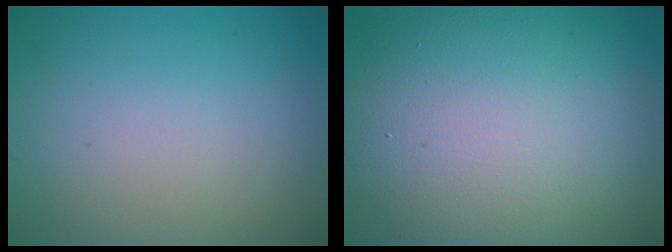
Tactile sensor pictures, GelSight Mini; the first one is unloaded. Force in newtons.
{"total": 17.3, "press": 17.3, "slide": 1.4}